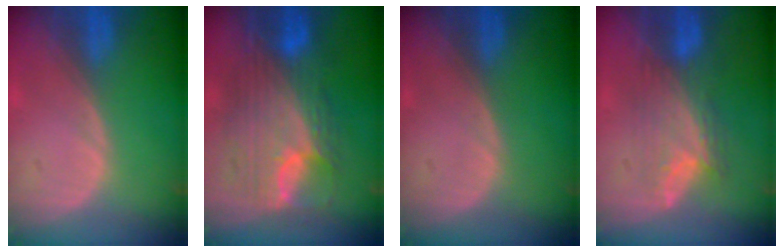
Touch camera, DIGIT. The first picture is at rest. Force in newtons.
{"total": 11.9, "press": 11.8, "slide": 1.0}
{"total": 0.0}
{"total": 7.4, "press": 7.1, "slide": 1.9}